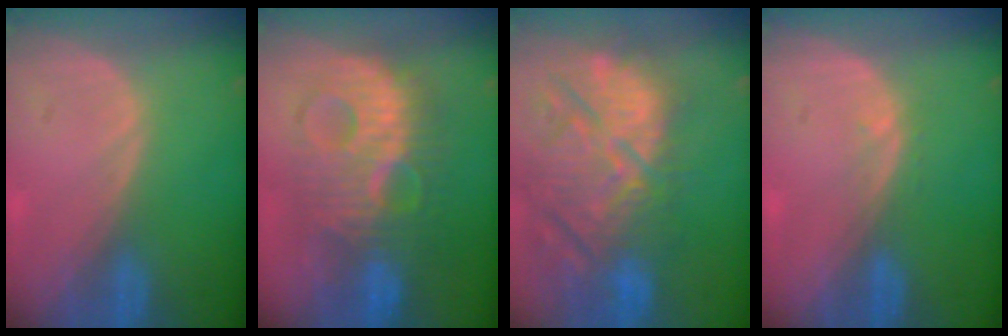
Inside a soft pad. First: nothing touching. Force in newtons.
{"total": 10.9, "press": 10.9, "slide": 0.5}
{"total": 14.8, "press": 12.9, "slide": 7.3}
{"total": 0.7, "press": 0.7, "slide": 0.2}